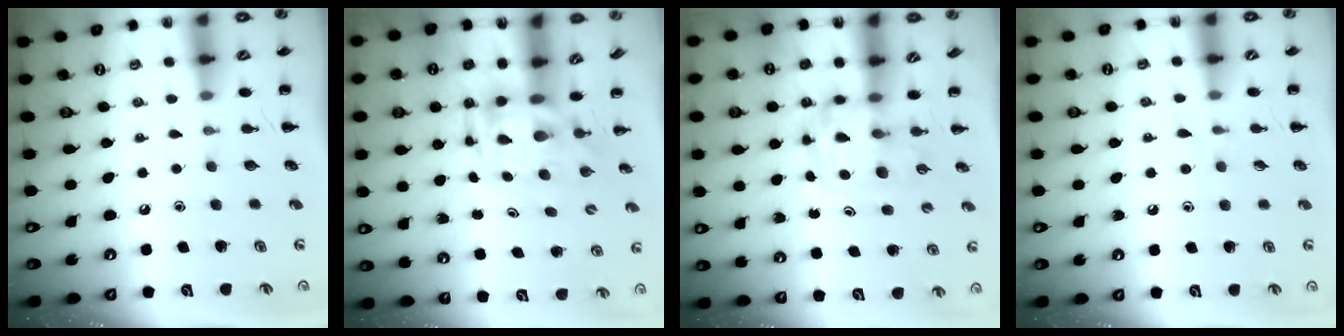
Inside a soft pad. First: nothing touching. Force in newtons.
{"total": 3.9, "press": 3.8, "slide": 0.7}
{"total": 3.4, "press": 3.3, "slide": 0.6}
{"total": 3.8, "press": 3.5, "slide": 1.4}